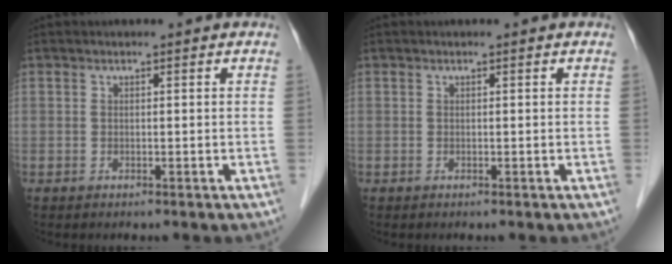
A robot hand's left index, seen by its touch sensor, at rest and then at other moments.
{"total": 0.0}